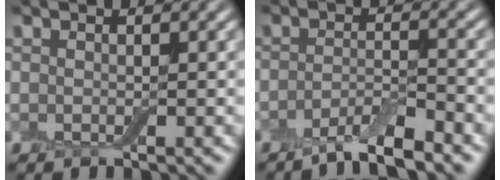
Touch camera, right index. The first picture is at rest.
{"total": 3.9, "force": [-2.9, 0.6, 2.5], "torque": [-0.040, 0.002, -0.059]}